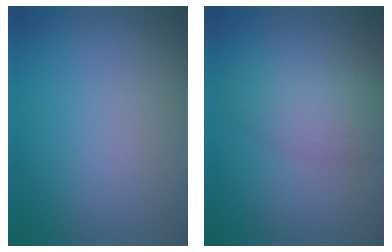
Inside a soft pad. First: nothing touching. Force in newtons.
{"total": 3.5, "press": 3.5, "slide": 0.1}